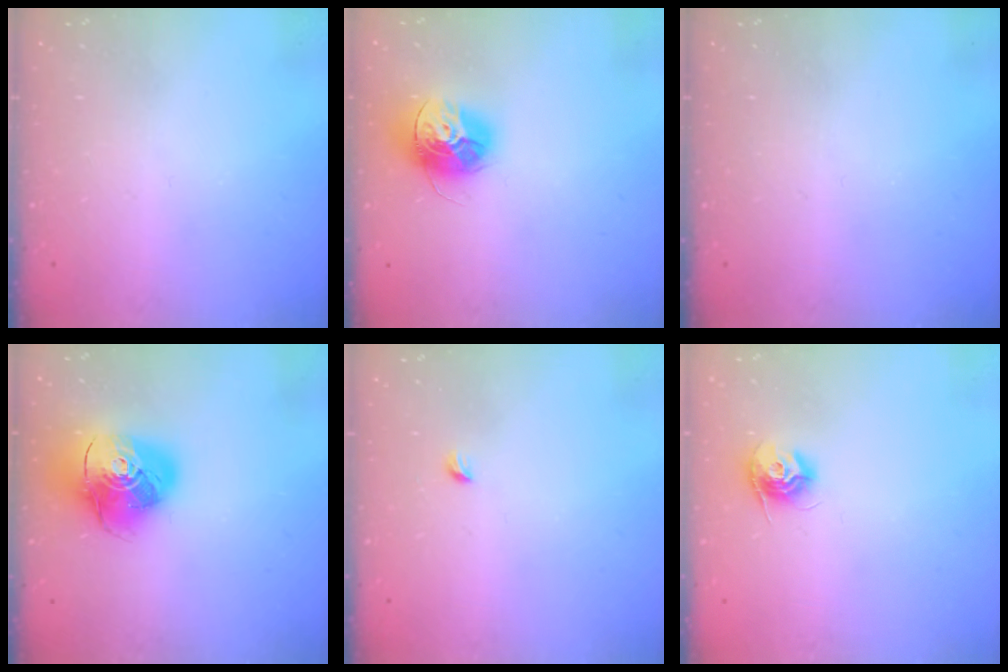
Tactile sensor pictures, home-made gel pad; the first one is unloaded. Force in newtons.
{"total": 13.7, "press": 13.7, "slide": 1.0}
{"total": 0.0}
{"total": 16.0, "press": 15.9, "slide": 1.8}
{"total": 2.7, "press": 2.6, "slide": 0.6}
{"total": 9.6, "press": 9.6, "slide": 0.4}